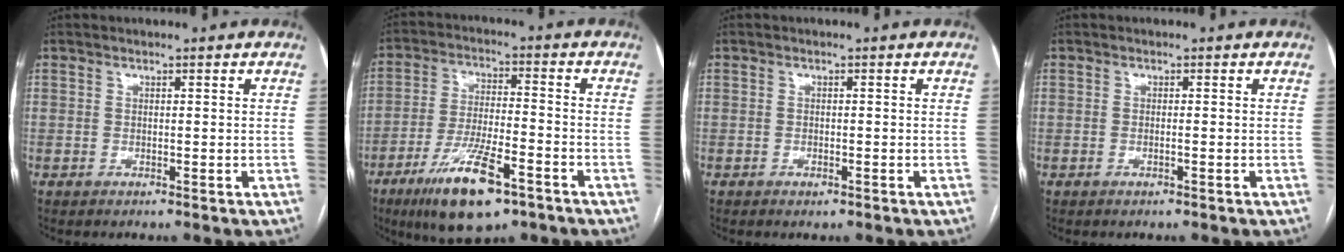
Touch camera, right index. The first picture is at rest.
{"total": 13.3, "force": [-7.8, 3.1, 10.3], "torque": [-0.199, -0.019, -0.131]}
{"total": 0.9, "force": [-0.6, 0.3, 0.6], "torque": [-0.010, -0.001, -0.004]}
{"total": 0.5, "force": [-0.2, -0.1, 0.5], "torque": [-0.010, 0.000, -0.004]}